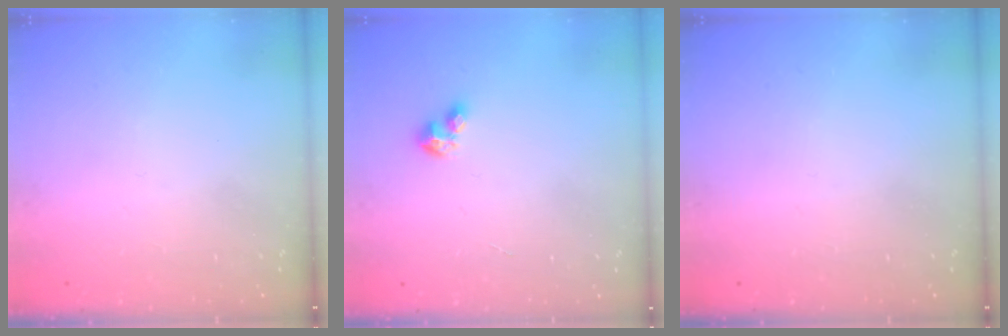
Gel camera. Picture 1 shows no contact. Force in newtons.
{"total": 2.8, "press": 2.8, "slide": 0.2}
{"total": 0.0}